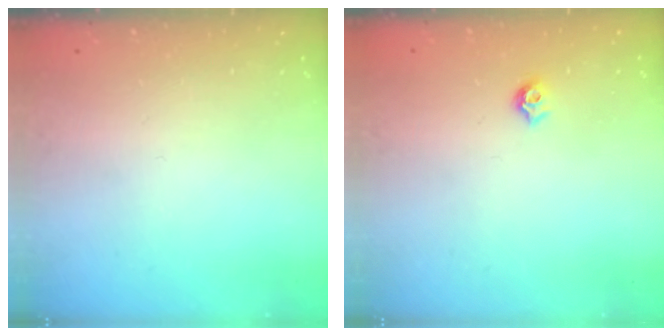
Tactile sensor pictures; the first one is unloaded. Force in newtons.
{"total": 5.8, "press": 5.7, "slide": 0.8}